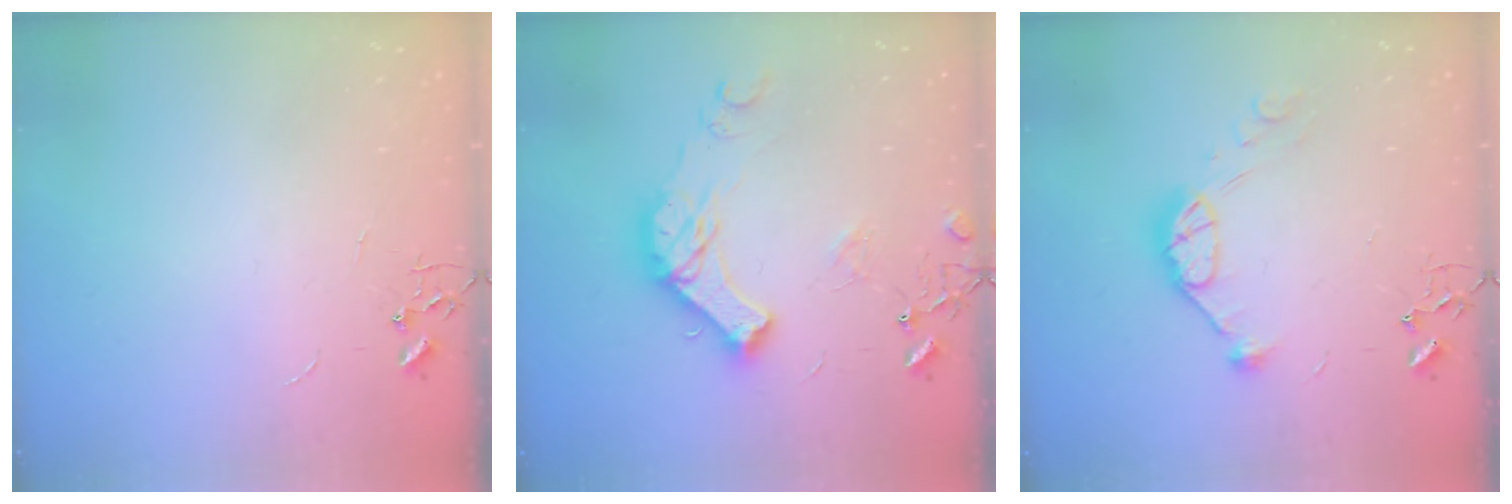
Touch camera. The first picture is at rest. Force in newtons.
{"total": 15.0, "press": 15.0, "slide": 0.5}
{"total": 11.1, "press": 11.0, "slide": 0.6}